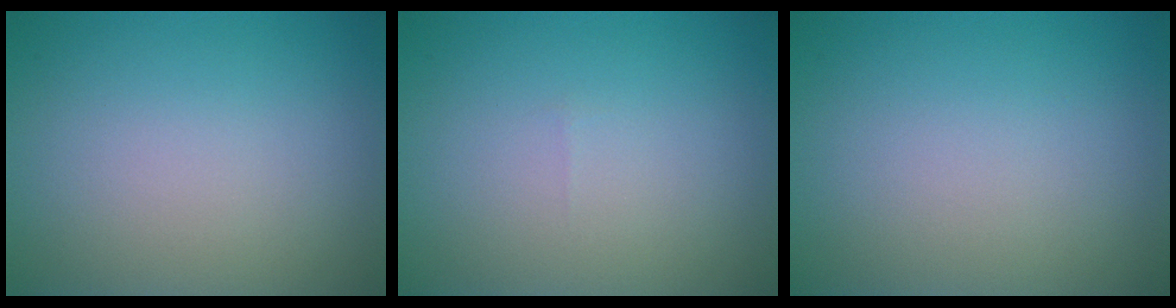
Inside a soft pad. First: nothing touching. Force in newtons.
{"total": 0.0}
{"total": 0.0}